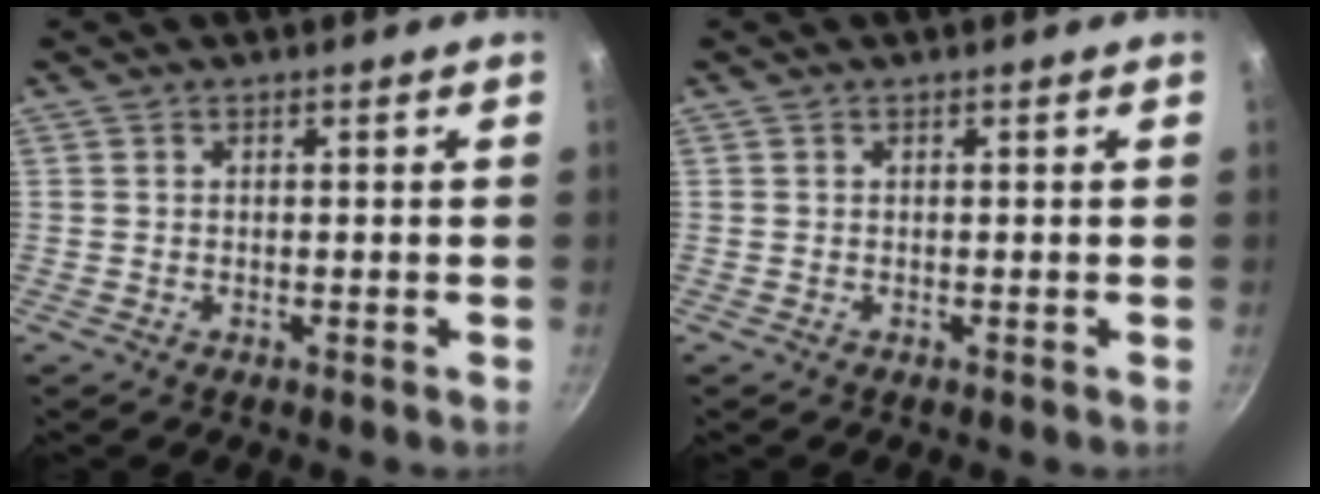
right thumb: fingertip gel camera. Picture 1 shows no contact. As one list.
[{"total": 0.0}]